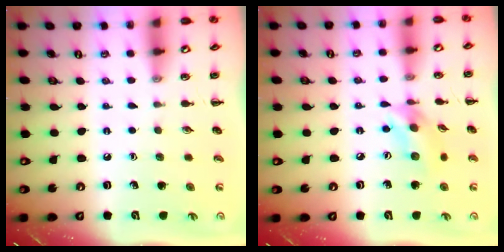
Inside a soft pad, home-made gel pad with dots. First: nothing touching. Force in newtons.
{"total": 8.8, "press": 8.7, "slide": 1.4}